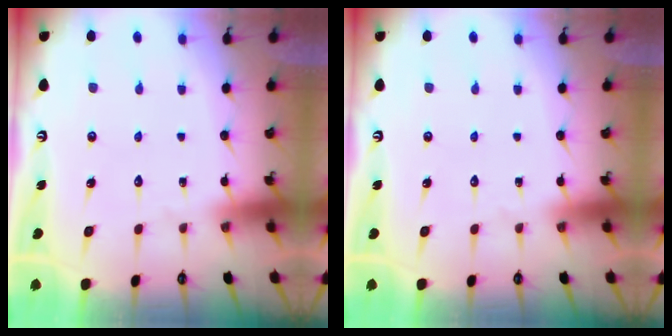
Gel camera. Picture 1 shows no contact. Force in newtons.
{"total": 0.0}